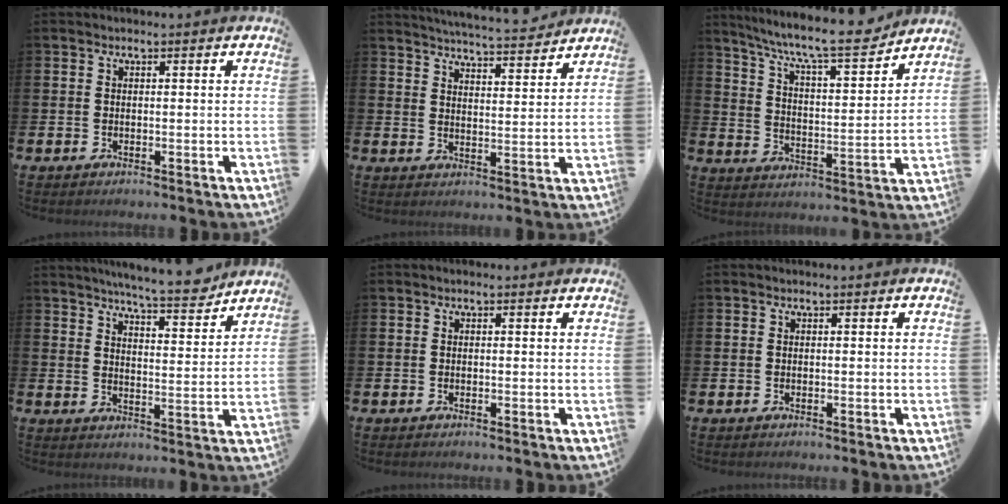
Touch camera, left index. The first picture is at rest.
{"total": 5.6, "force": [5.5, 0.0, 0.7], "torque": [-0.029, -0.038, 0.097]}
{"total": 9.5, "force": [8.5, 1.0, 4.0], "torque": [-0.099, -0.062, 0.140]}
{"total": 7.4, "force": [7.1, 0.3, 2.1], "torque": [-0.043, -0.047, 0.123]}
{"total": 0.0}
{"total": 0.0}